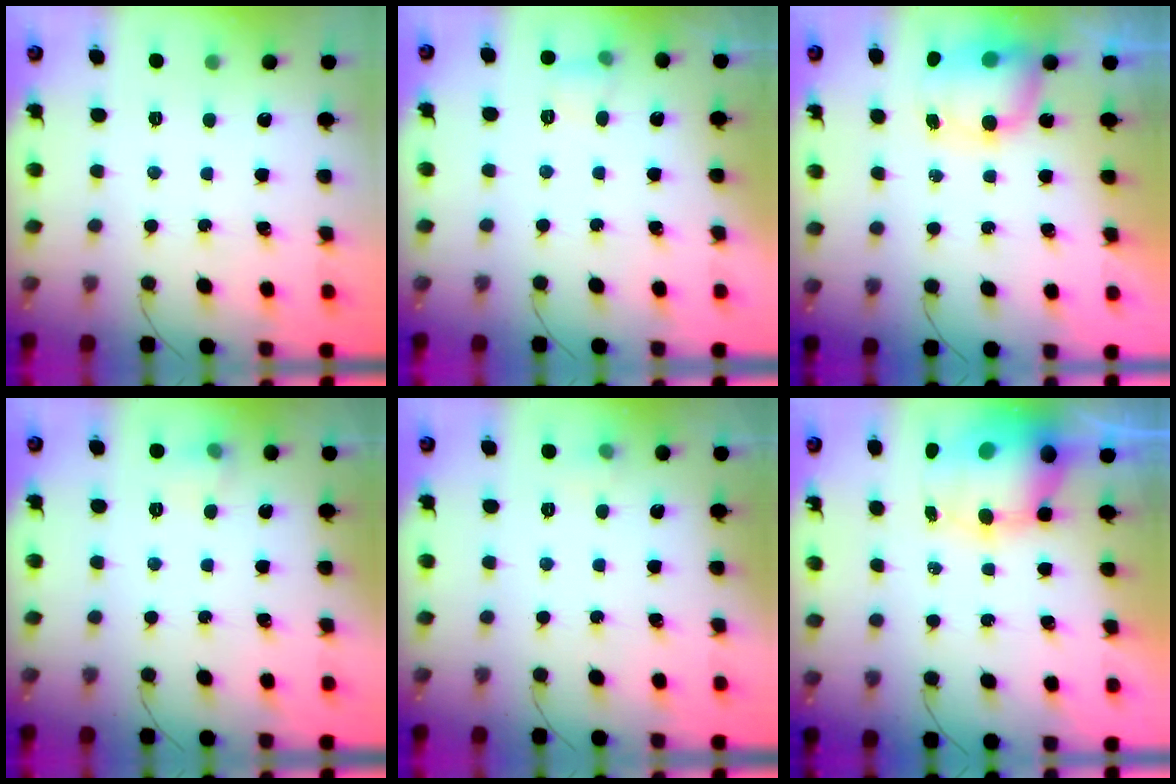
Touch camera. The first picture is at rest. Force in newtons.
{"total": 5.3, "press": 5.1, "slide": 1.3}
{"total": 7.9, "press": 7.8, "slide": 1.4}
{"total": 5.2, "press": 5.1, "slide": 1.1}
{"total": 3.7, "press": 3.4, "slide": 1.3}
{"total": 11.7, "press": 11.4, "slide": 2.9}